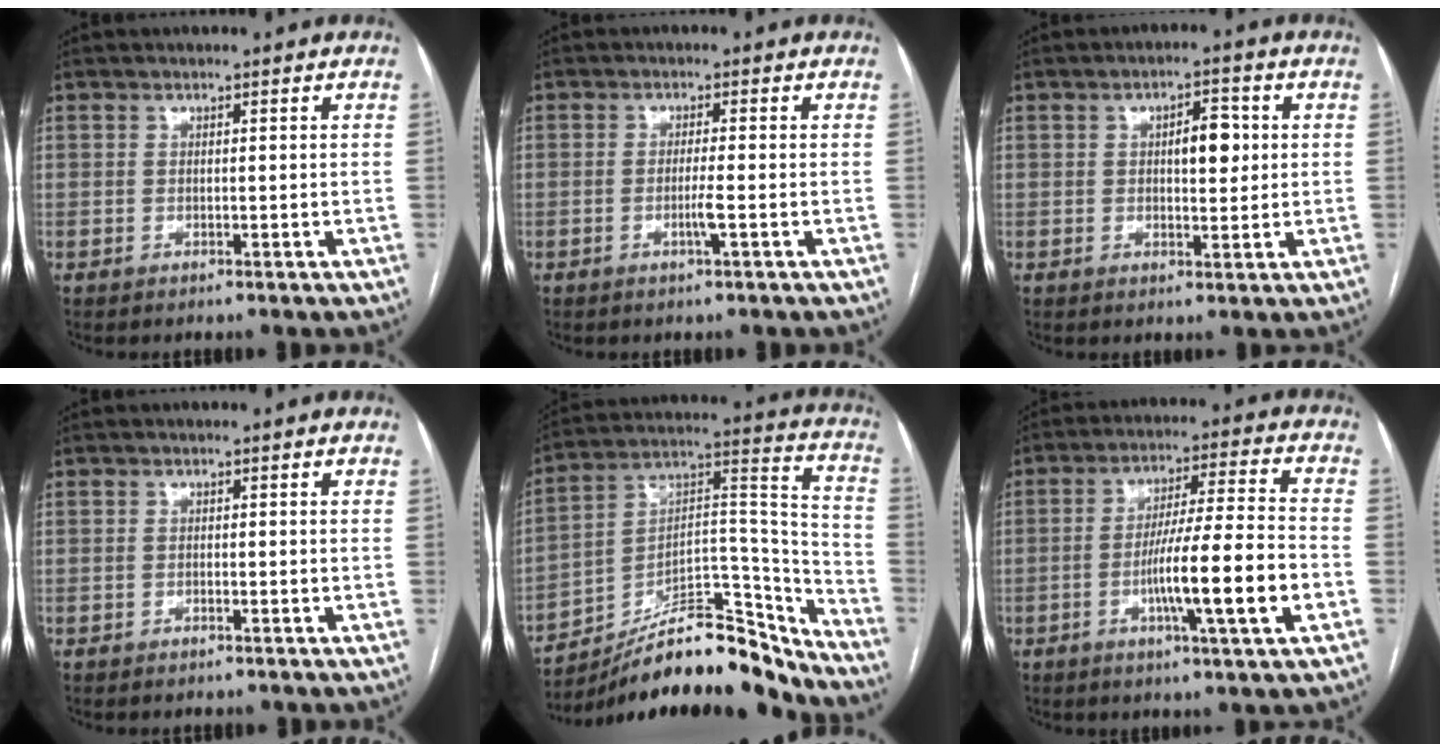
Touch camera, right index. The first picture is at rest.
{"total": 2.4, "force": [-0.8, -0.3, 2.3], "torque": [-0.045, -0.004, -0.015]}
{"total": 4.8, "force": [0.8, 1.9, 4.3], "torque": [-0.063, 0.007, 0.013]}
{"total": 0.7, "force": [-0.6, 0.2, 0.2], "torque": [-0.007, -0.001, -0.008]}
{"total": 23.7, "force": [-20.0, 6.0, 11.1], "torque": [-0.145, 0.053, -0.314]}
{"total": 13.6, "force": [-4.0, -0.2, 13.0], "torque": [-0.222, -0.002, -0.069]}